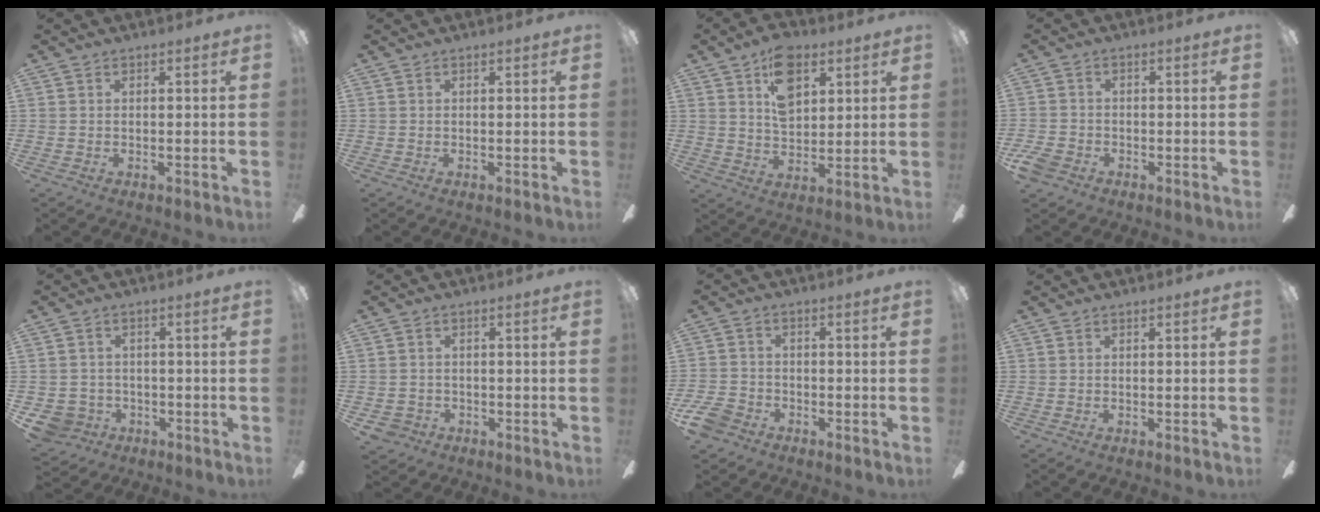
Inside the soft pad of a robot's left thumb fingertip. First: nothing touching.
{"total": 0.0}
{"total": 11.2, "force": [5.8, 6.8, 6.7], "torque": [-0.098, -0.011, 0.102]}
{"total": 4.1, "force": [-2.3, 2.8, 1.9], "torque": [-0.053, 0.007, -0.048]}
{"total": 5.4, "force": [-2.3, 4.8, 1.2], "torque": [-0.050, 0.014, -0.045]}
{"total": 3.1, "force": [-1.6, 2.5, 0.7], "torque": [-0.026, 0.004, -0.034]}
{"total": 6.2, "force": [-3.9, 4.1, 2.6], "torque": [-0.065, 0.018, -0.076]}
{"total": 0.0}